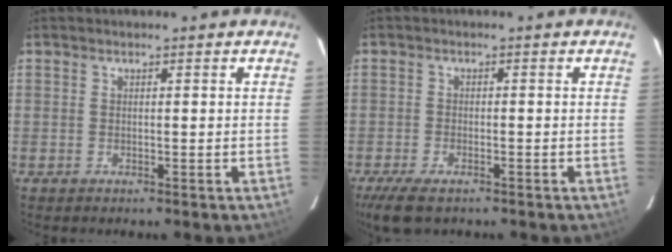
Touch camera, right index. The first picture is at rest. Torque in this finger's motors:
{"motor_torque": [0.46, -0.41, 0.24, 0.06]}